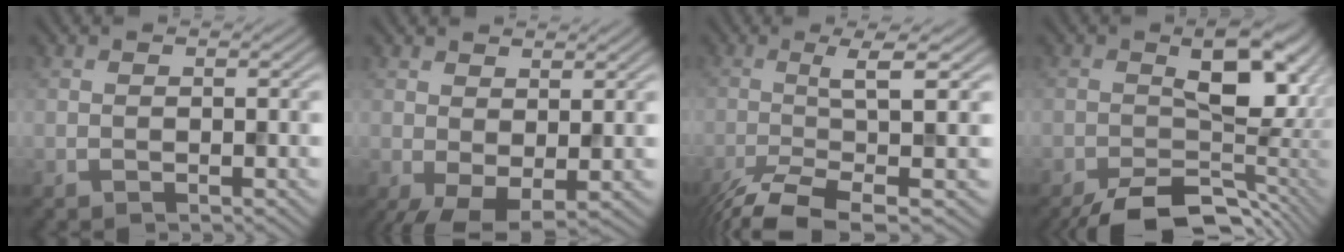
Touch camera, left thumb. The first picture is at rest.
{"total": 4.0, "force": [-0.2, 2.1, 3.4], "torque": [-0.073, -0.009, -0.001]}
{"total": 8.6, "force": [-3.0, 1.3, 7.9], "torque": [-0.136, -0.001, -0.063]}
{"total": 13.7, "force": [-5.4, 6.9, 10.6], "torque": [-0.142, -0.023, -0.075]}